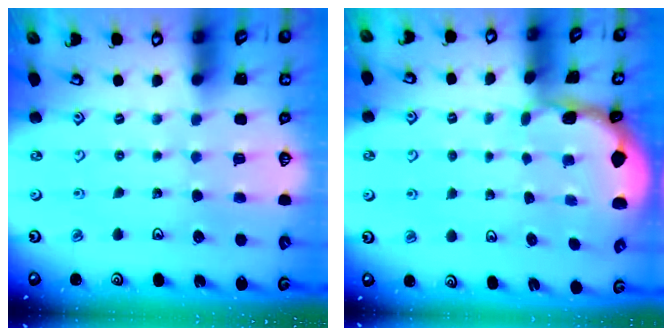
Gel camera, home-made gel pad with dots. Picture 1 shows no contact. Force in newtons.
{"total": 0.8, "press": 0.7, "slide": 0.2}